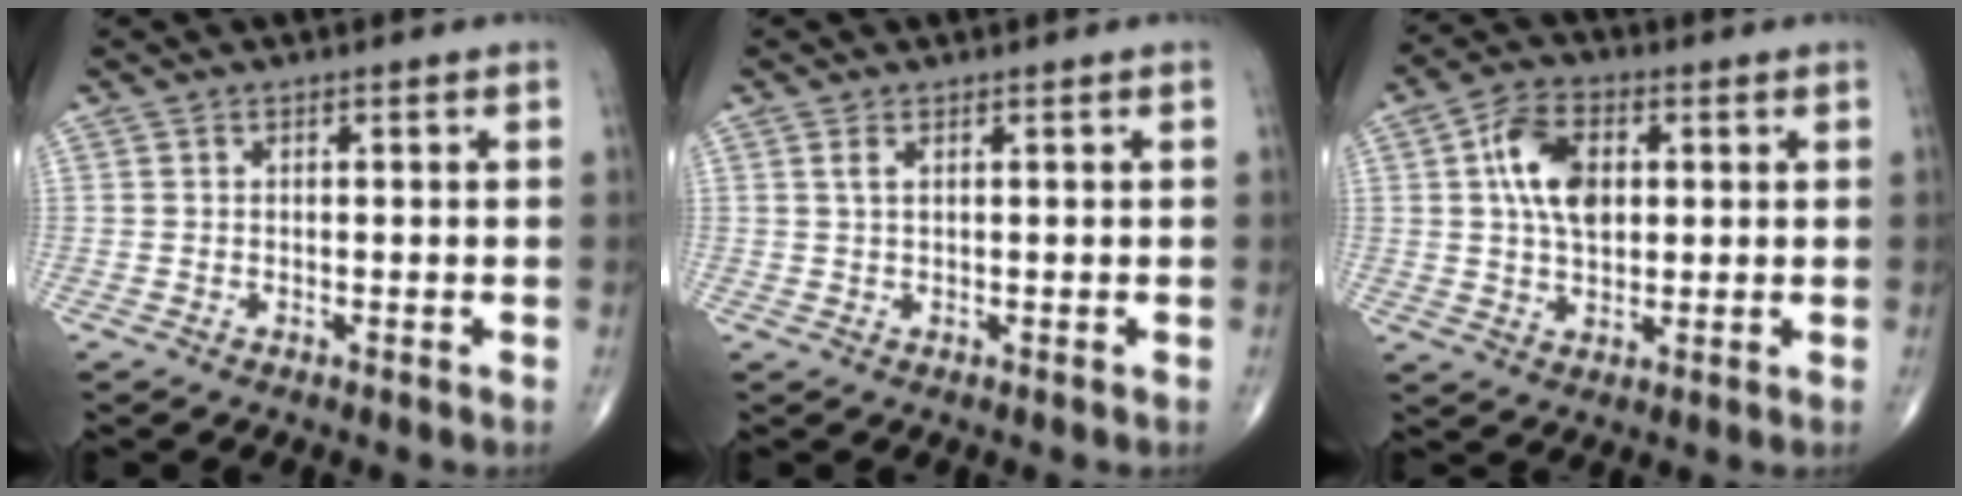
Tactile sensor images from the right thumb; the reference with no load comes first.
{"total": 1.4, "force": [0.7, 0.4, 1.2], "torque": [-0.030, 0.003, 0.016]}
{"total": 10.3, "force": [2.1, 6.4, 7.8], "torque": [-0.129, 0.003, 0.035]}